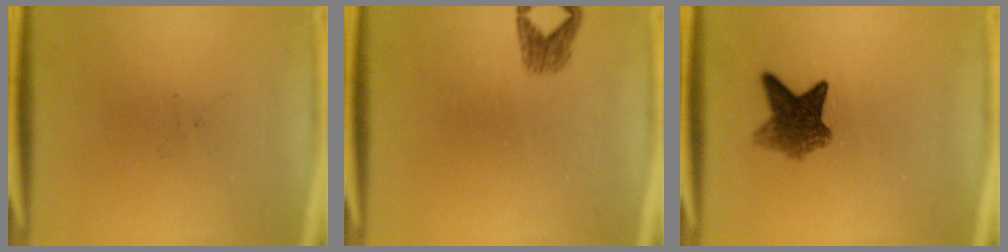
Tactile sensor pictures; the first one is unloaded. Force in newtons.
{"total": 1.8}
{"total": 5.7}